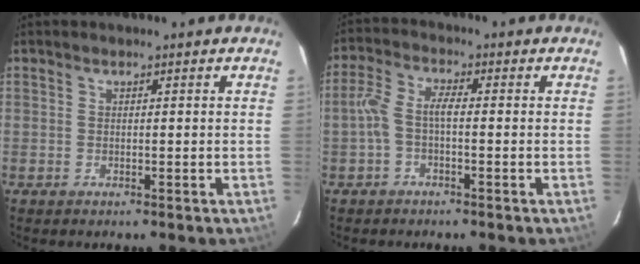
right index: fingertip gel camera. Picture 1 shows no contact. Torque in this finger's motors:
{"motor_torque": [0.64, -0.42, 0.41, 0.11]}